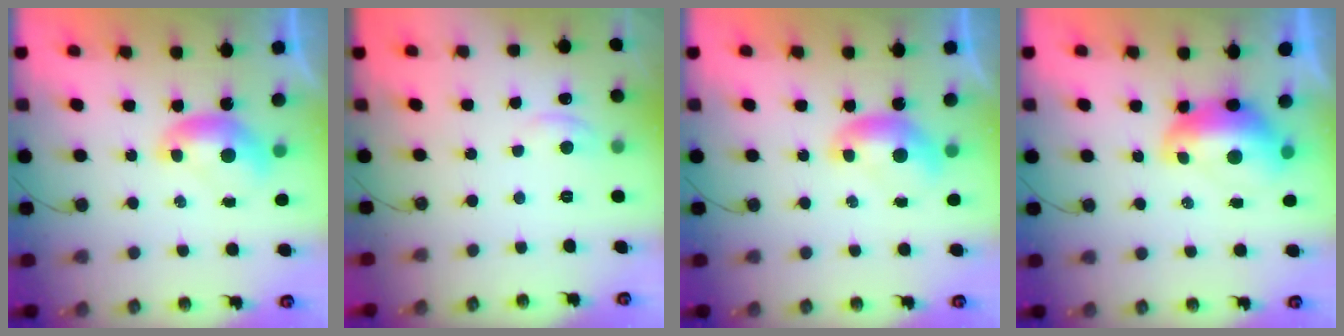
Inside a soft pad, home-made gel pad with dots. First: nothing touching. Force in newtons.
{"total": 0.9, "press": 0.6, "slide": 0.7}
{"total": 0.0}
{"total": 2.9, "press": 2.8, "slide": 0.7}